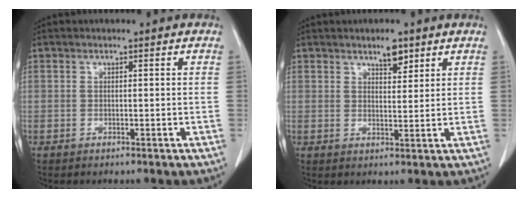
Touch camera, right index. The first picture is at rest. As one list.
[{"total": 3.1, "force": [2.3, 1.0, 1.8], "torque": [-0.030, -0.002, 0.037]}]